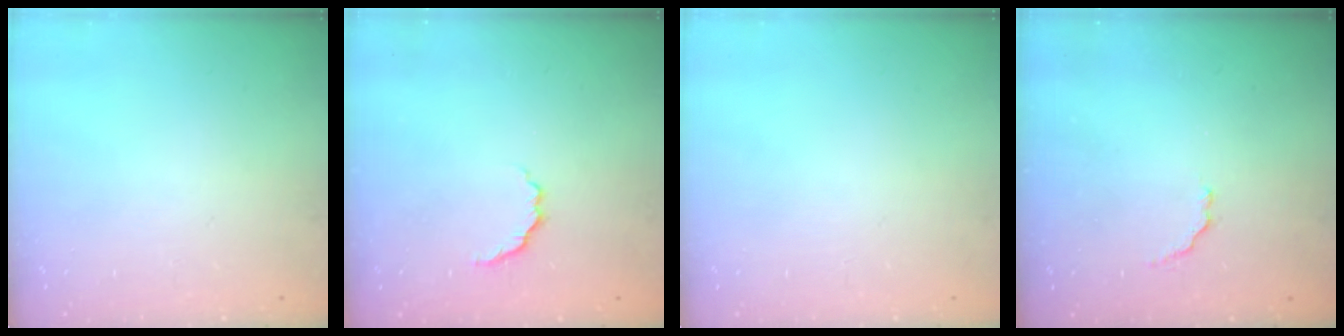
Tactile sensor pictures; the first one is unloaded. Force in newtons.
{"total": 3.5, "press": 3.4, "slide": 0.7}
{"total": 0.0}
{"total": 2.6, "press": 2.5, "slide": 0.9}